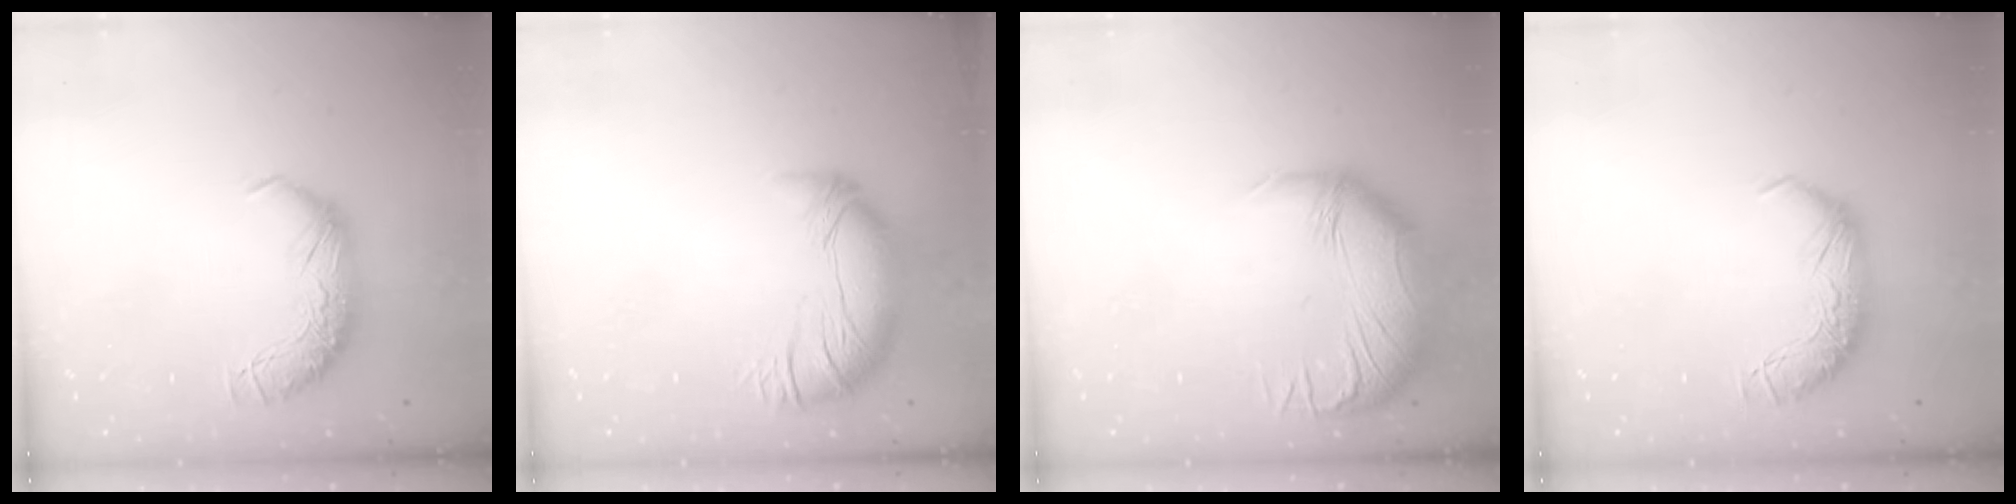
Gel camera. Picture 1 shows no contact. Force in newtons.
{"total": 2.8, "press": 0.9, "slide": 2.6}
{"total": 3.0, "press": 0.7, "slide": 2.9}
{"total": 0.0}